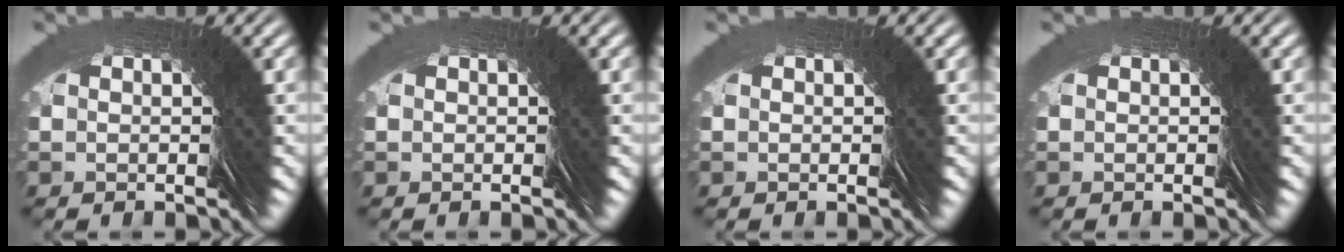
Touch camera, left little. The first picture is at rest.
{"total": 0.0}
{"total": 0.0}
{"total": 0.0}